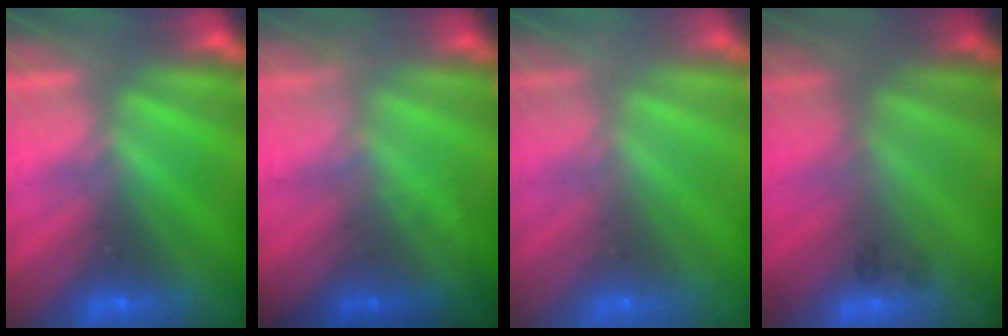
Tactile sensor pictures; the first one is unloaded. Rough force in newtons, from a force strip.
{"total": 1.9}
{"total": 8.8}
{"total": 2.2}